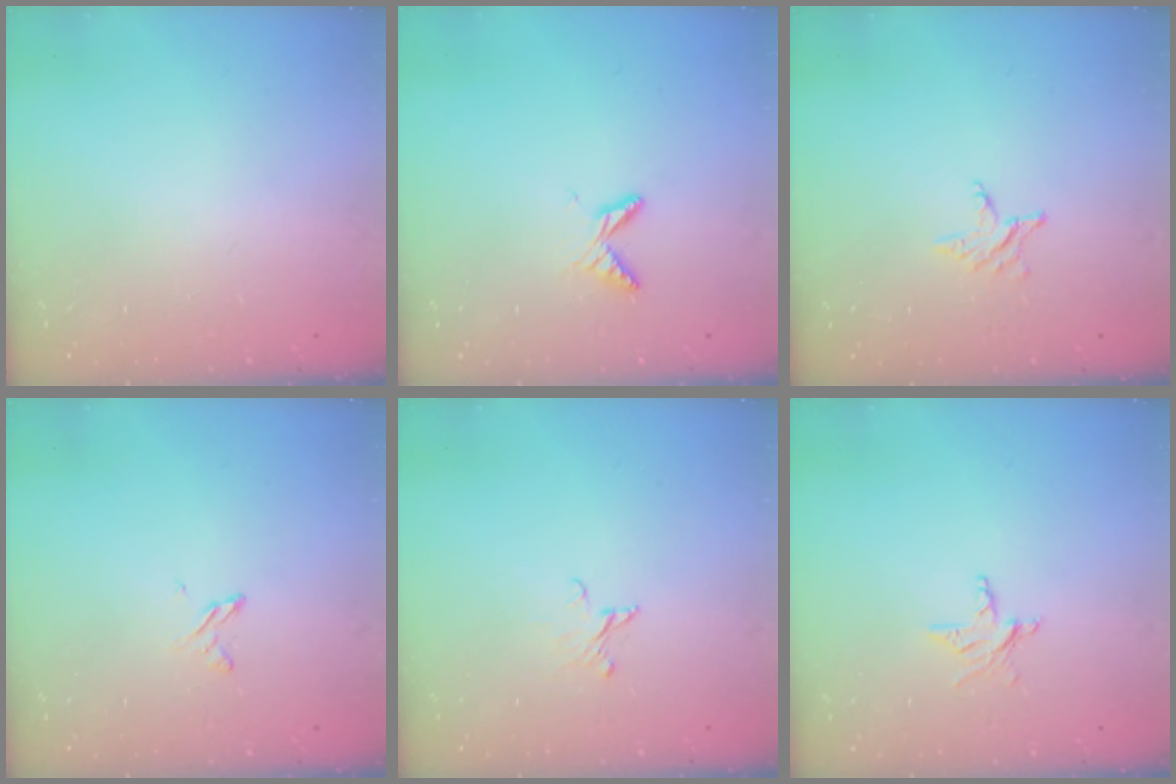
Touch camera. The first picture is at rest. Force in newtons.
{"total": 5.8, "press": 5.8, "slide": 0.8}
{"total": 2.8, "press": 2.8, "slide": 0.3}
{"total": 3.4, "press": 3.4, "slide": 0.5}
{"total": 2.5, "press": 2.5, "slide": 0.2}
{"total": 3.9, "press": 3.8, "slide": 0.3}